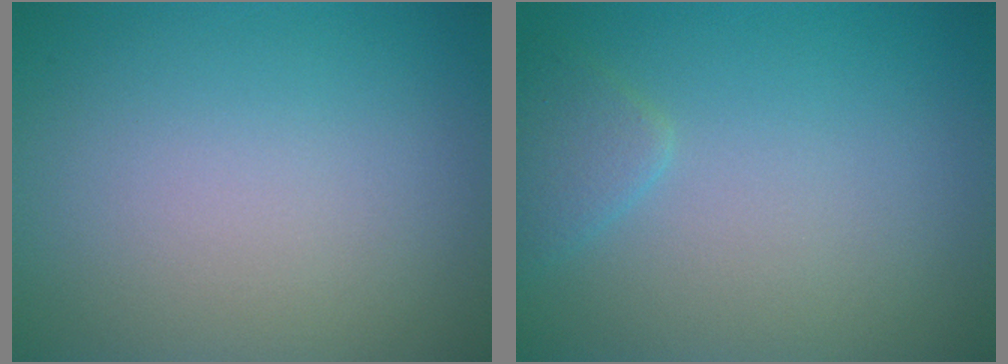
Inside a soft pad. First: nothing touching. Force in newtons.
{"total": 1.5, "press": 1.5, "slide": 0.1}